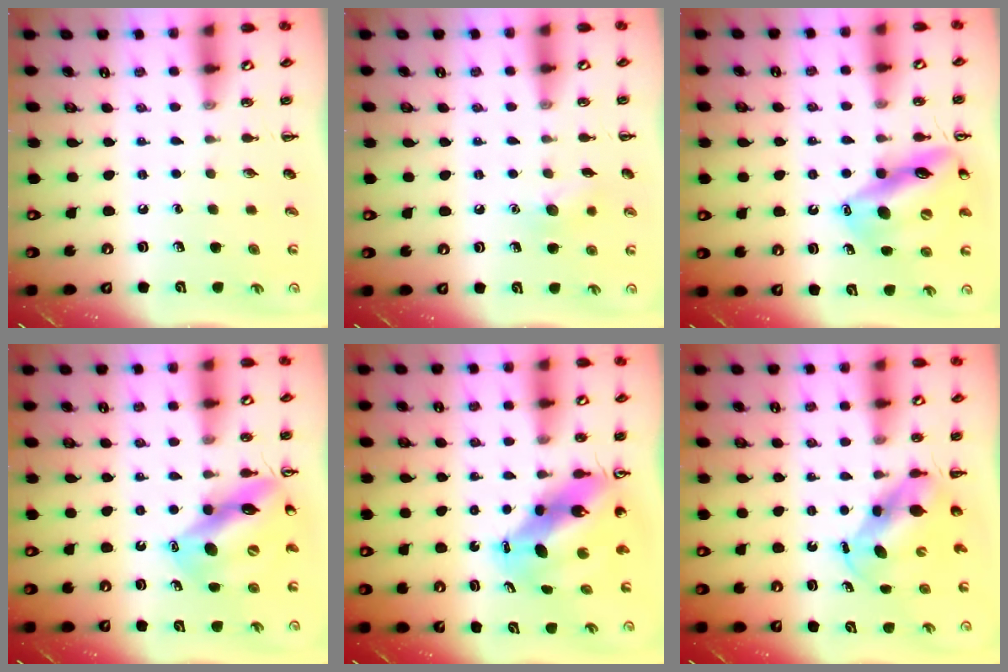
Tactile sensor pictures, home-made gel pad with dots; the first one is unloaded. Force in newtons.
{"total": 7.3, "press": 7.1, "slide": 1.6}
{"total": 17.2, "press": 17.1, "slide": 1.7}
{"total": 13.5, "press": 13.0, "slide": 3.8}
{"total": 9.6, "press": 9.2, "slide": 2.8}
{"total": 5.5, "press": 5.4, "slide": 0.6}